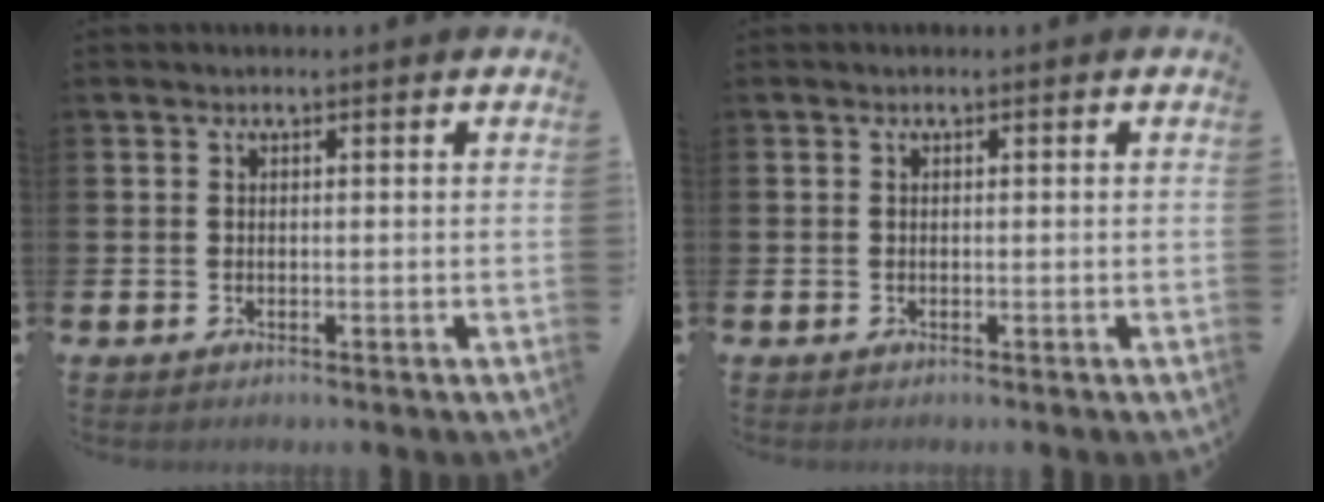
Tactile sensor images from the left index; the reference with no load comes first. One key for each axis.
{"total": 0.0}